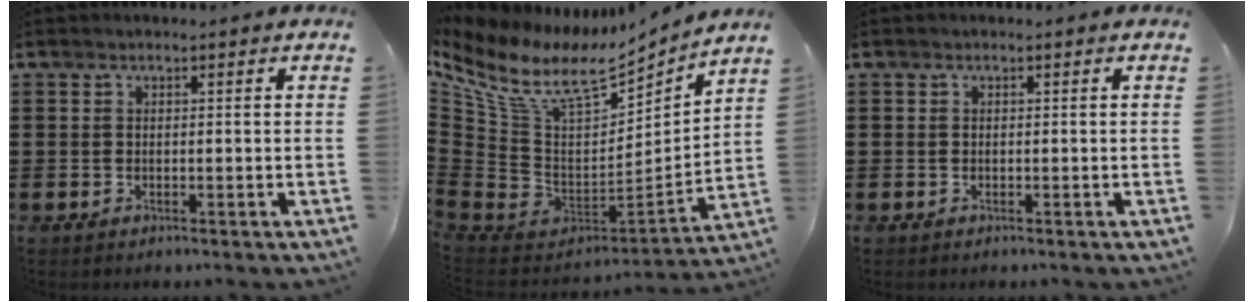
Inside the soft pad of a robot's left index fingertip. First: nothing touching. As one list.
[{"total": 12.7, "force": [7.5, 5.8, 8.5], "torque": [-0.208, -0.056, 0.126]}, {"total": 0.0}]